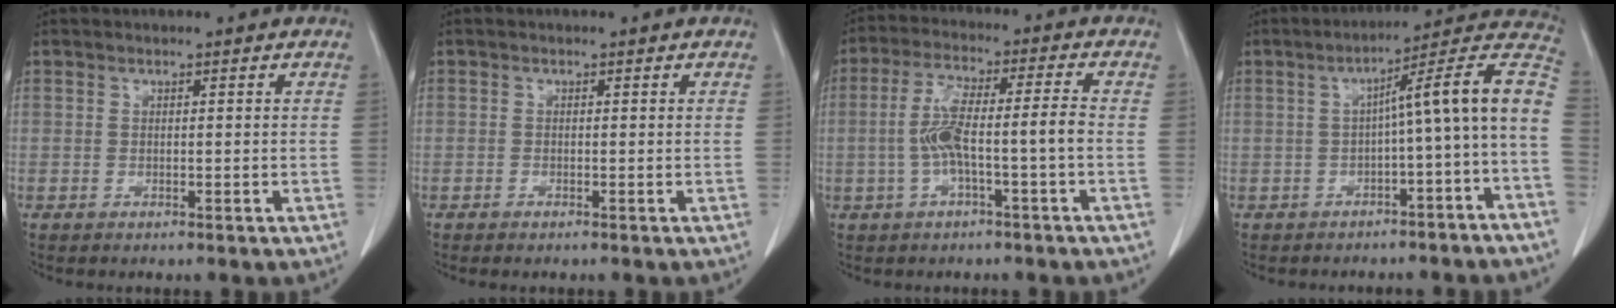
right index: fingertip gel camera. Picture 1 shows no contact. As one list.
[{"total": 0.6, "force": [-0.5, 0.0, 0.2], "torque": [-0.005, 0.001, -0.006]}, {"total": 8.0, "force": [-1.6, 0.6, 7.8], "torque": [-0.159, 0.024, -0.029]}, {"total": 13.1, "force": [-1.4, -0.3, 13.0], "torque": [-0.168, 0.043, -0.030]}]